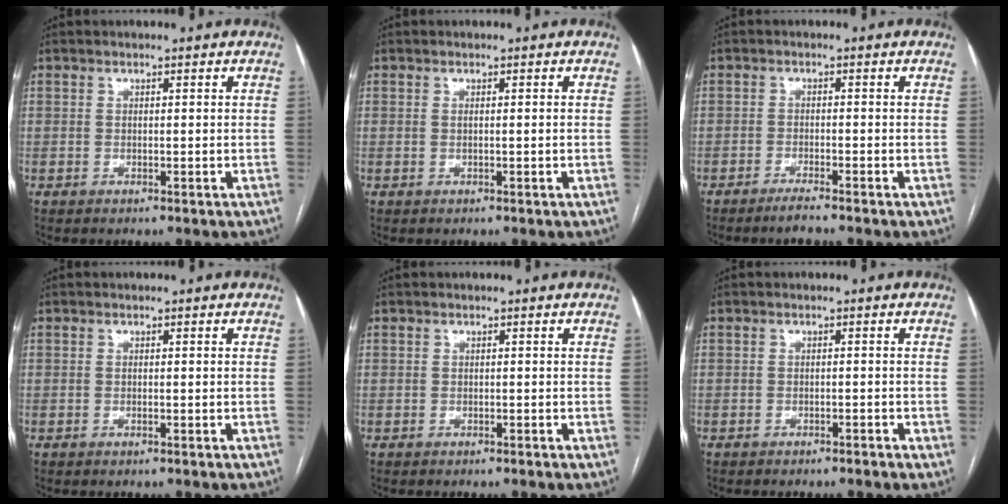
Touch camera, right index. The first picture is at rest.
{"total": 0.5, "force": [-0.1, 0.0, 0.5], "torque": [-0.010, 0.000, 0.003]}
{"total": 1.8, "force": [-1.6, -0.2, 0.7], "torque": [-0.017, -0.003, -0.031]}
{"total": 0.0}
{"total": 0.5, "force": [-0.4, 0.4, -0.1], "torque": [0.001, 0.005, -0.010]}
{"total": 1.3, "force": [-1.1, 0.5, 0.6], "torque": [-0.008, 0.001, -0.015]}